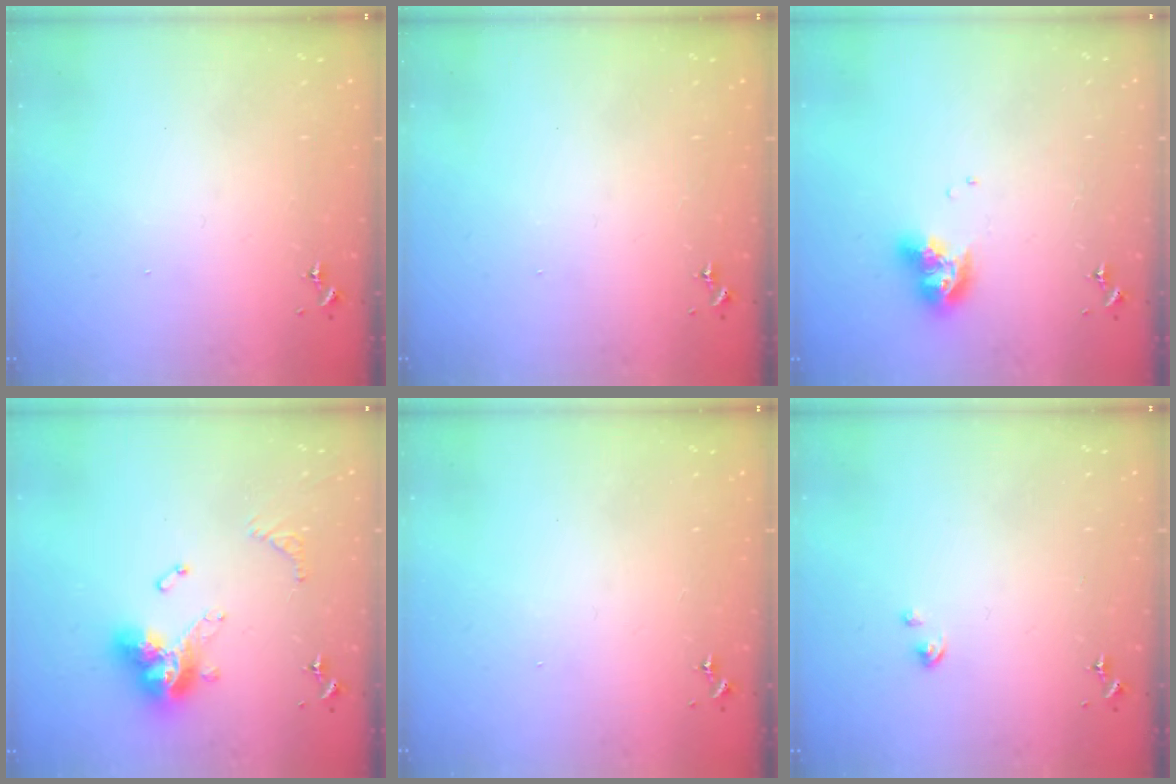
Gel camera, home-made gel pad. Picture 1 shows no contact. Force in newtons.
{"total": 1.3, "press": 1.0, "slide": 0.9}
{"total": 11.1, "press": 11.1, "slide": 1.3}
{"total": 15.8, "press": 15.7, "slide": 1.5}
{"total": 0.0}
{"total": 1.0, "press": 1.0, "slide": 0.2}